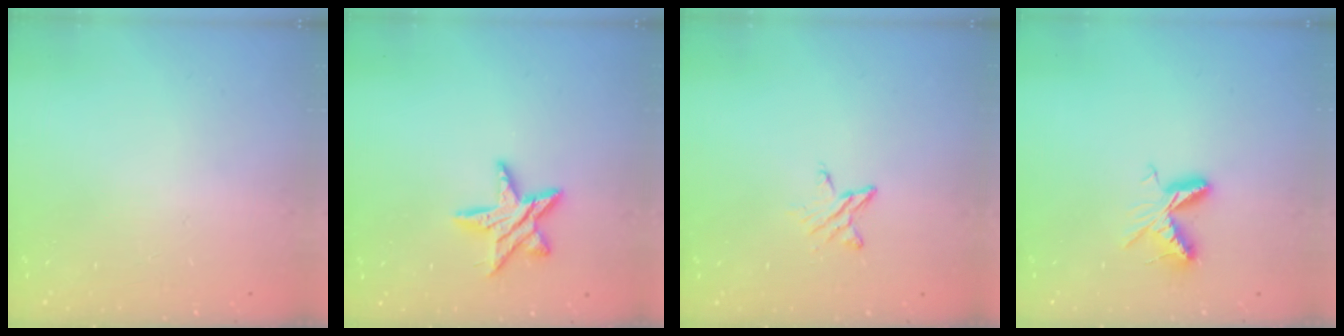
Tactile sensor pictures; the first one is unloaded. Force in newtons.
{"total": 10.8, "press": 10.8, "slide": 0.6}
{"total": 5.6, "press": 5.6, "slide": 0.5}
{"total": 6.6, "press": 6.6, "slide": 0.7}